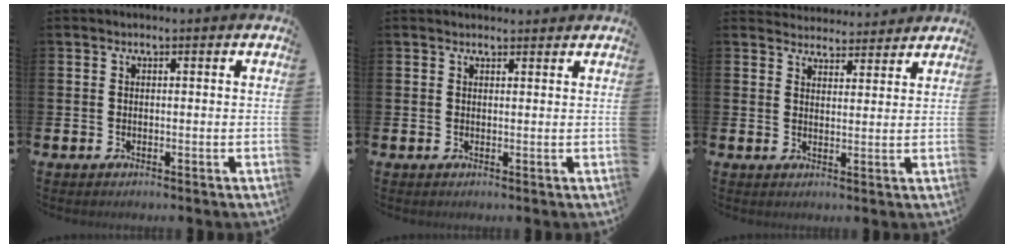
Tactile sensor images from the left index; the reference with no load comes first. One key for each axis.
{"total": 1.1, "fx": 1.0, "fy": 0.3, "fz": 0.1, "tx": 0.009, "ty": -0.002, "tz": 0.016}
{"total": 3.8, "fx": 3.7, "fy": 0.9, "fz": -0.3, "tx": -0.001, "ty": -0.022, "tz": 0.067}